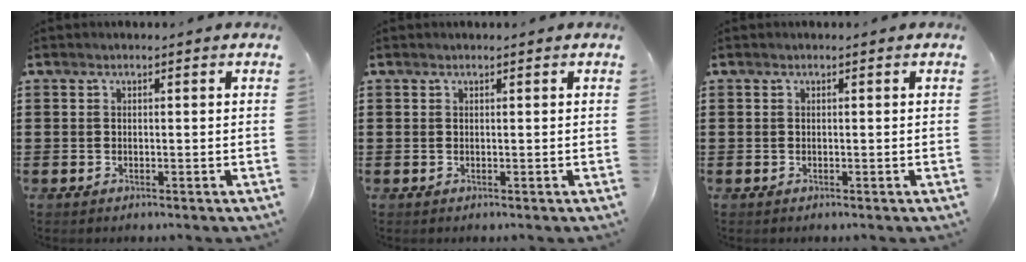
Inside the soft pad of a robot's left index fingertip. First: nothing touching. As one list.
[{"total": 0.0}, {"total": 0.0}]